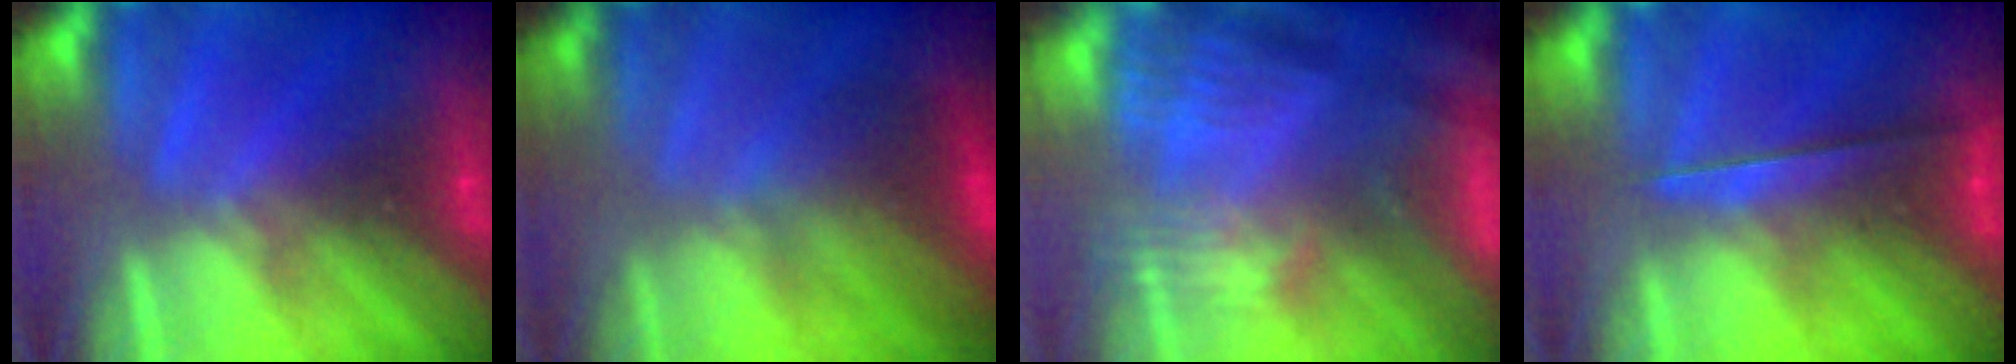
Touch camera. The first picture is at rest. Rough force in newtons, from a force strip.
{"total": 4.4}
{"total": 12.7}
{"total": 2.4}